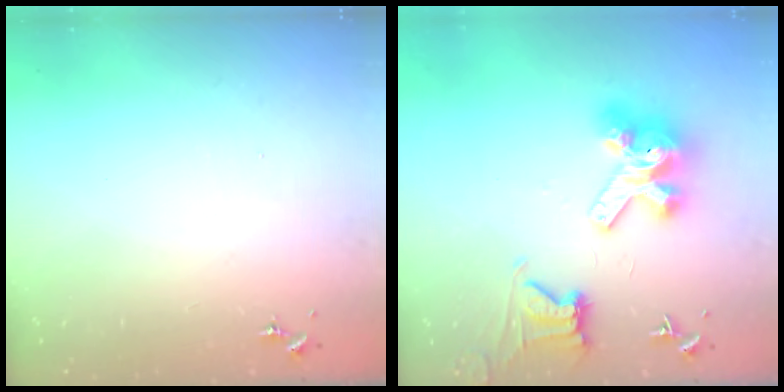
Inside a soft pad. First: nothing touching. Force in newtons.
{"total": 13.5, "press": 13.4, "slide": 1.7}